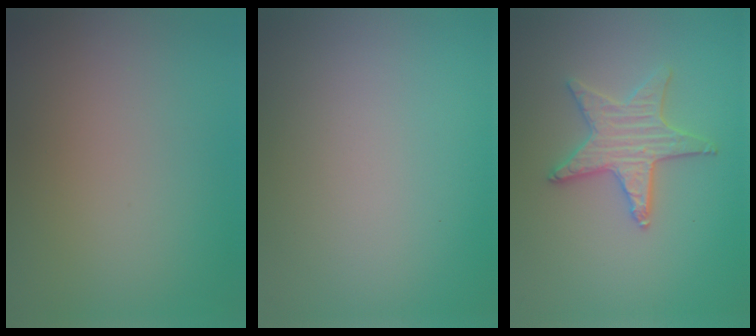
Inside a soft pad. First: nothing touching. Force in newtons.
{"total": 0.0}
{"total": 3.6, "press": 3.4, "slide": 1.2}